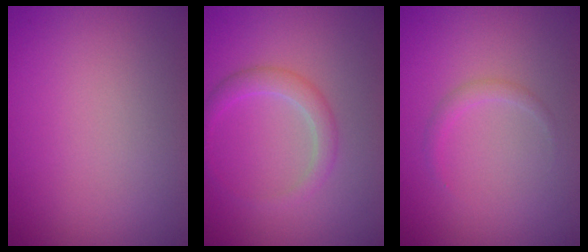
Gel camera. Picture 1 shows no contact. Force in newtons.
{"total": 2.1, "press": 2.1, "slide": 0.1}
{"total": 0.9, "press": 0.9, "slide": 0.0}